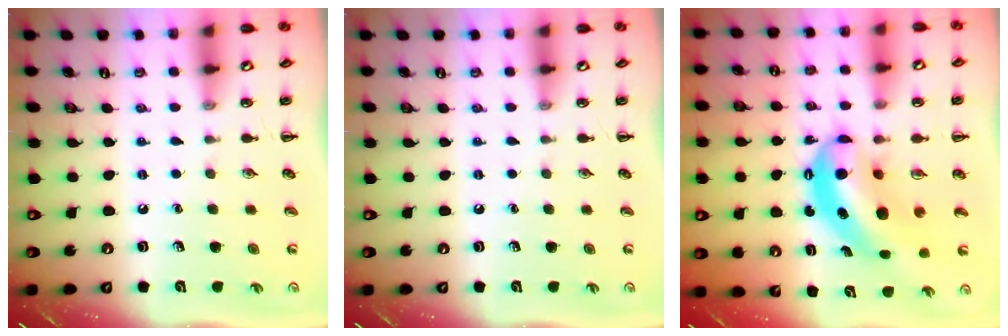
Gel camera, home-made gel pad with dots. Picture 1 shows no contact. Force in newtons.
{"total": 0.0}
{"total": 8.2, "press": 8.0, "slide": 1.4}